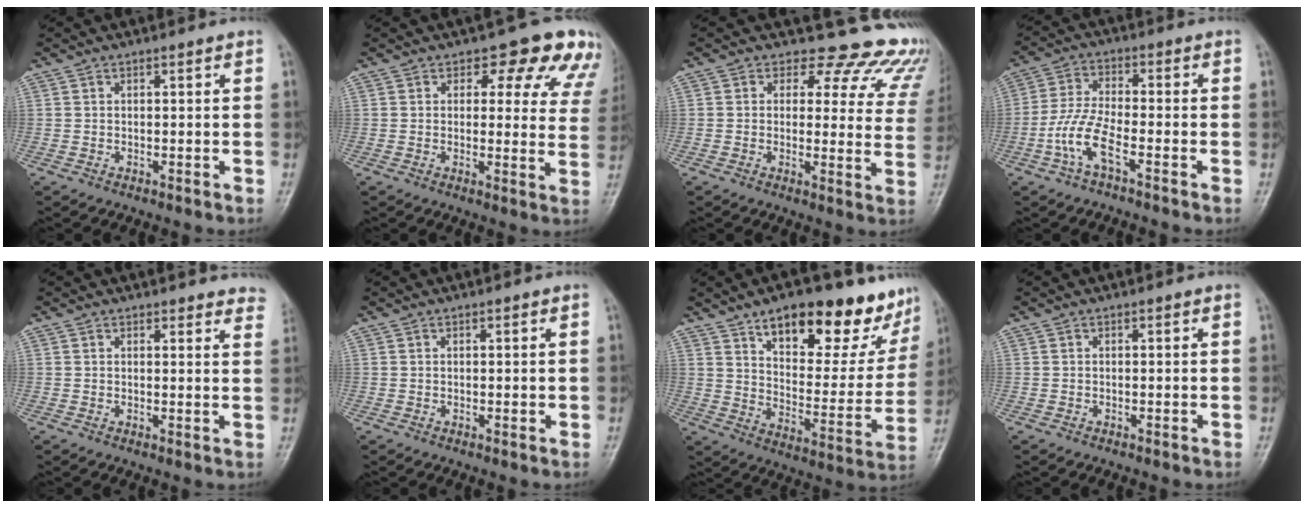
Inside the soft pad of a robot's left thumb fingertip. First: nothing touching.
{"total": 12.3, "force": [8.2, 6.4, 6.5], "torque": [-0.013, -0.030, 0.069]}
{"total": 15.9, "force": [13.7, 7.2, 3.7], "torque": [0.011, -0.095, 0.119]}
{"total": 7.4, "force": [-3.6, 2.2, 6.1], "torque": [-0.144, 0.022, -0.076]}
{"total": 6.4, "force": [6.0, 1.9, 1.3], "torque": [0.030, -0.021, 0.043]}
{"total": 0.6, "force": [-0.1, 0.3, 0.5], "torque": [0.001, 0.000, -0.002]}
{"total": 22.9, "force": [14.9, 9.0, 14.8], "torque": [-0.150, -0.058, 0.218]}
{"total": 0.0}